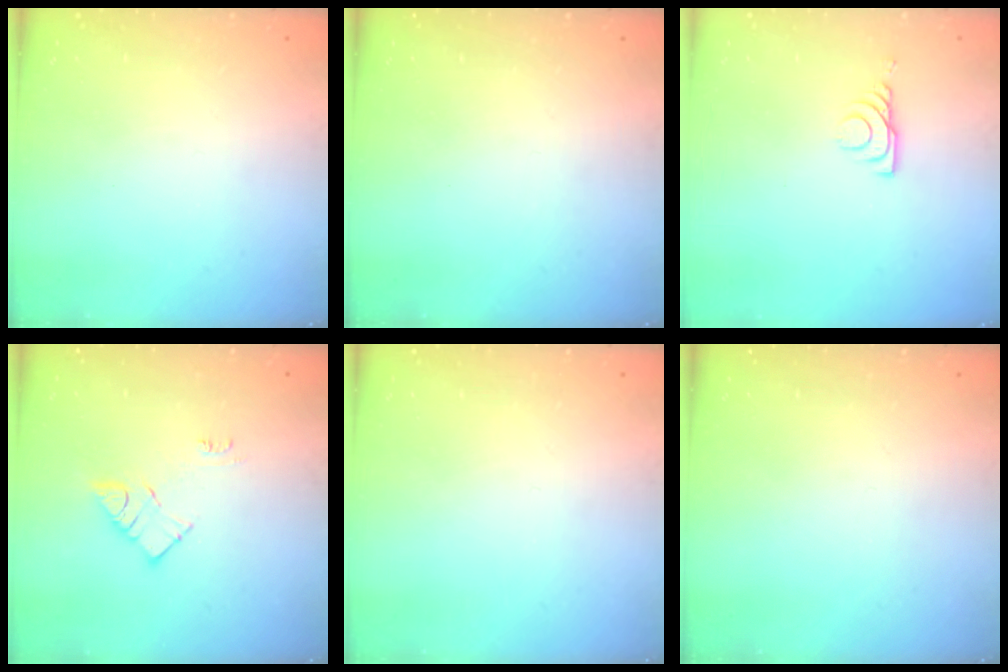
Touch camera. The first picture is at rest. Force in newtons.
{"total": 0.0}
{"total": 6.9, "press": 6.9, "slide": 0.8}
{"total": 8.7, "press": 8.7, "slide": 0.3}
{"total": 0.0}
{"total": 0.0}